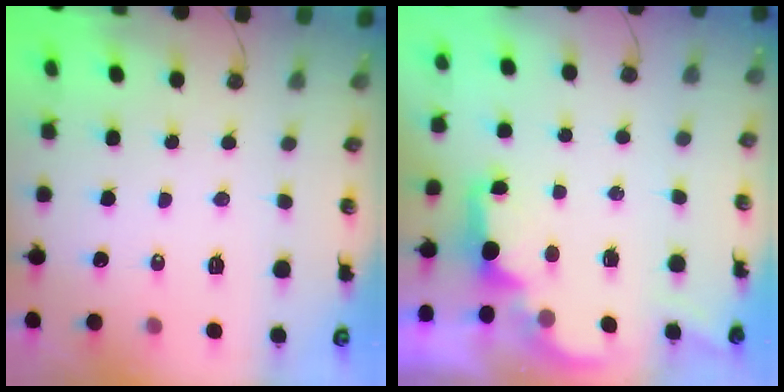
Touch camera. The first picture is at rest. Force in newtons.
{"total": 2.0, "press": 1.8, "slide": 0.8}